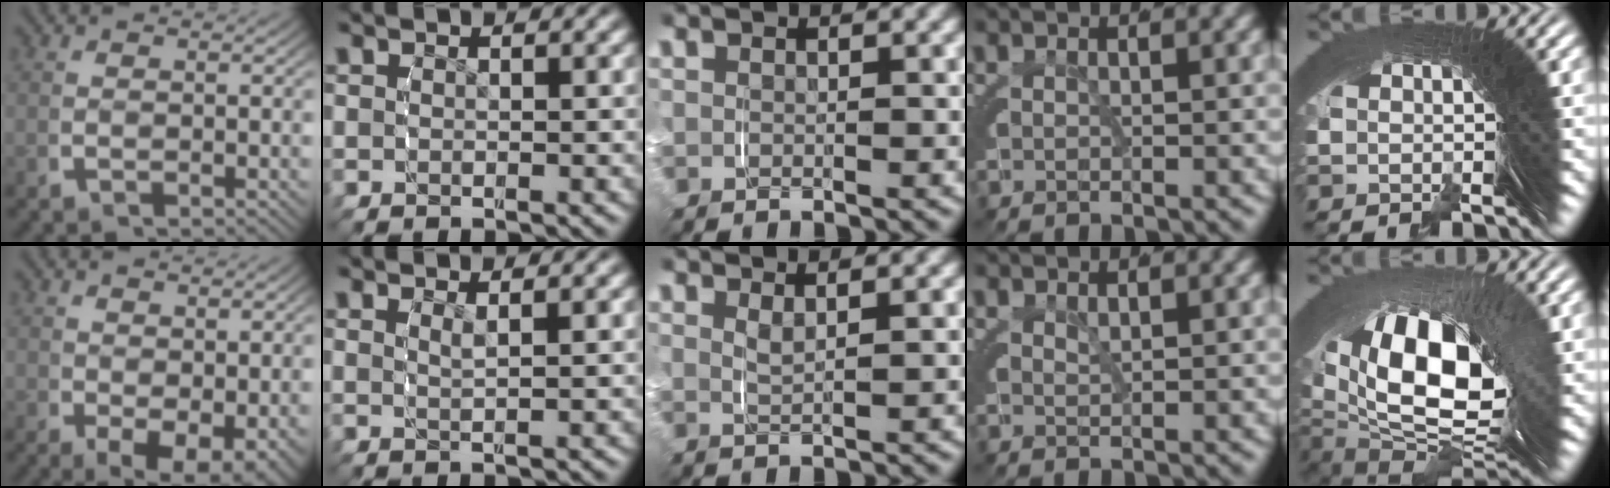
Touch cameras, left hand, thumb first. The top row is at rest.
{"thumb": {"total": 5.0, "force": [-0.8, 3.4, 3.5], "torque": [-0.069, -0.049, 0.015]}, "index": {"total": 1.4, "force": [1.1, -0.1, 0.7], "torque": [-0.018, -0.006, 0.021]}, "middle": {"total": 1.1, "force": [0.8, -0.4, 0.7], "torque": [-0.014, -0.007, 0.013]}, "ring": {"total": 0.9, "force": [0.8, -0.3, 0.1], "torque": [-0.003, -0.004, 0.020]}, "little": {"total": 11.7, "force": [-0.6, 7.1, 9.3], "torque": [-0.180, -0.055, 0.024]}}